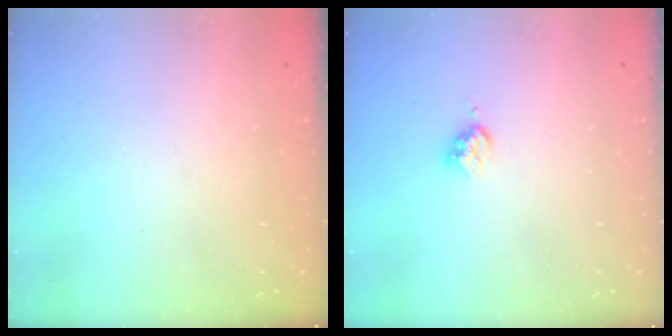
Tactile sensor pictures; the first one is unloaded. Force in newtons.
{"total": 3.6, "press": 3.5, "slide": 0.6}